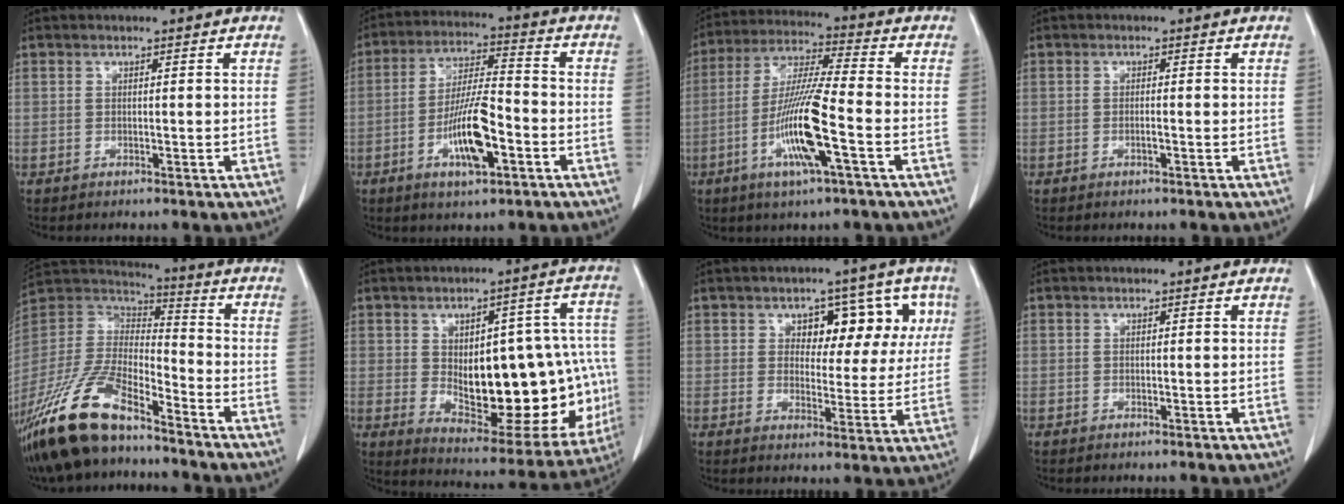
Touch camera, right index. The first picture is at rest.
{"total": 10.8, "force": [-4.0, 2.5, 9.7], "torque": [-0.186, 0.000, -0.070]}
{"total": 12.9, "force": [-4.2, 0.3, 12.2], "torque": [-0.245, -0.011, -0.083]}
{"total": 0.8, "force": [-0.3, 0.1, 0.8], "torque": [-0.017, 0.000, -0.005]}
{"total": 19.4, "force": [-14.2, 5.9, 11.9], "torque": [-0.270, -0.018, -0.270]}
{"total": 24.2, "force": [-1.9, 10.2, 21.8], "torque": [-0.242, 0.026, 0.008]}
{"total": 9.7, "force": [3.7, 5.6, 7.1], "torque": [-0.072, 0.030, 0.049]}
{"total": 0.0}